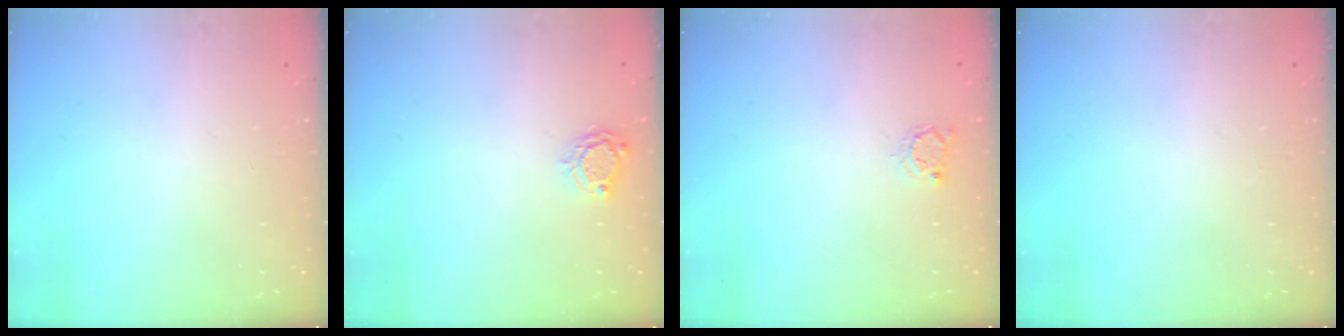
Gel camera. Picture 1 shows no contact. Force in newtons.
{"total": 4.5, "press": 4.5, "slide": 0.1}
{"total": 2.8, "press": 2.8, "slide": 0.5}
{"total": 0.0}